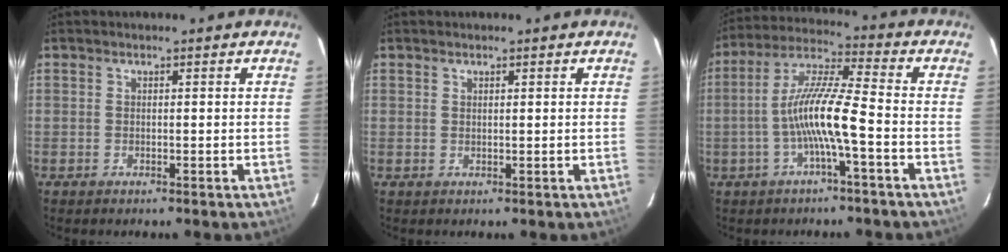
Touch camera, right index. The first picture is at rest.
{"total": 0.5, "force": [0.5, 0.2, 0.2], "torque": [-0.004, 0.001, 0.009]}
{"total": 10.3, "force": [-3.1, 0.4, 9.8], "torque": [-0.202, 0.013, -0.061]}